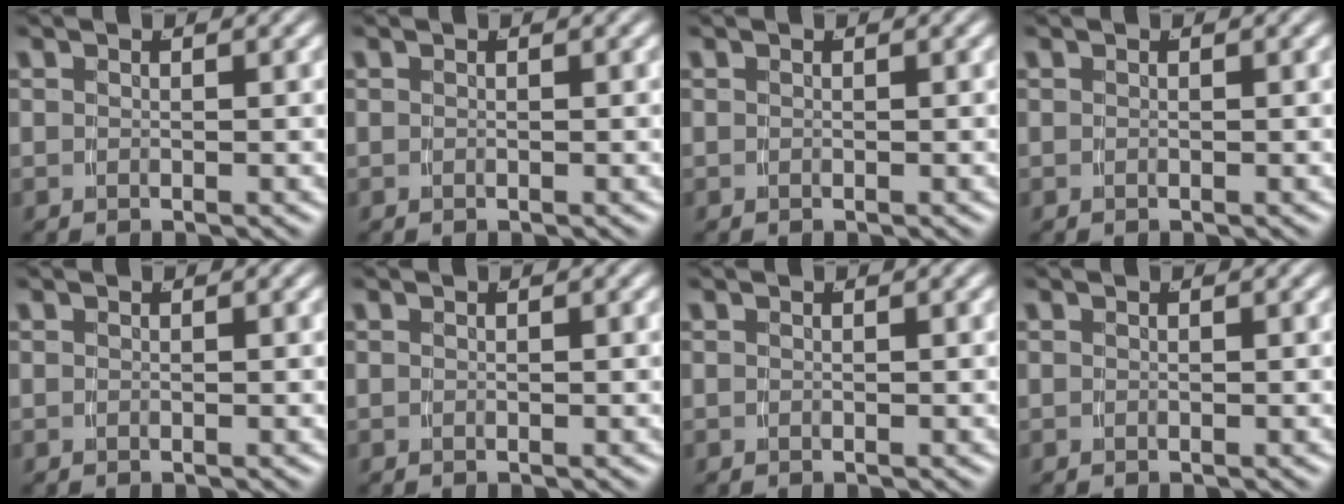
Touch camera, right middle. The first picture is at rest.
{"total": 0.0}
{"total": 0.0}
{"total": 0.0}
{"total": 0.0}
{"total": 0.0}
{"total": 0.0}
{"total": 0.0}